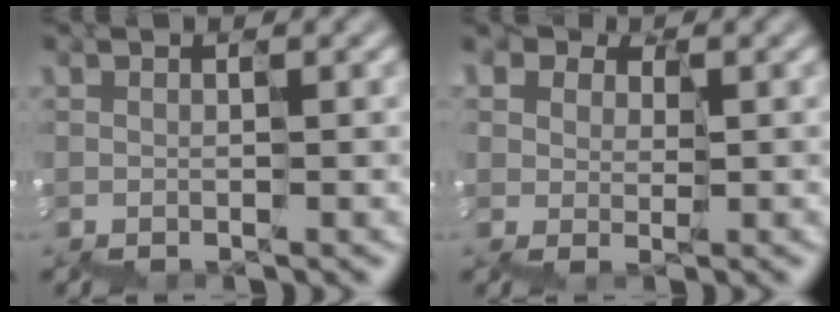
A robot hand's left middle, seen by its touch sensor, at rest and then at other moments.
{"total": 3.9, "force": [1.7, 3.0, 1.9], "torque": [-0.051, 0.004, 0.037]}